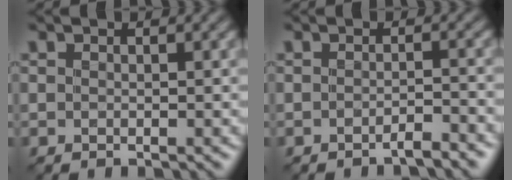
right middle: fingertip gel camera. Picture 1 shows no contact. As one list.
[{"total": 1.6, "force": [-1.4, 0.0, 0.7], "torque": [-0.006, 0.003, -0.029]}]